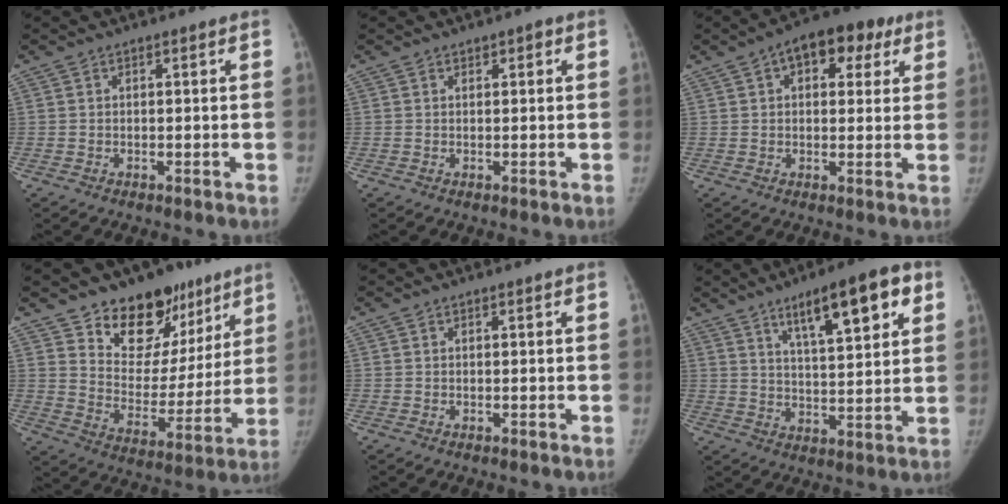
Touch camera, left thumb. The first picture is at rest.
{"total": 1.1, "force": [0.6, 0.6, 0.7], "torque": [-0.003, -0.001, 0.006]}
{"total": 11.6, "force": [5.2, 6.7, 7.9], "torque": [-0.070, 0.009, 0.067]}
{"total": 18.1, "force": [12.2, 11.3, 7.2], "torque": [-0.041, -0.071, 0.196]}
{"total": 0.0}
{"total": 13.9, "force": [7.2, 3.9, 11.2], "torque": [-0.145, -0.024, 0.111]}